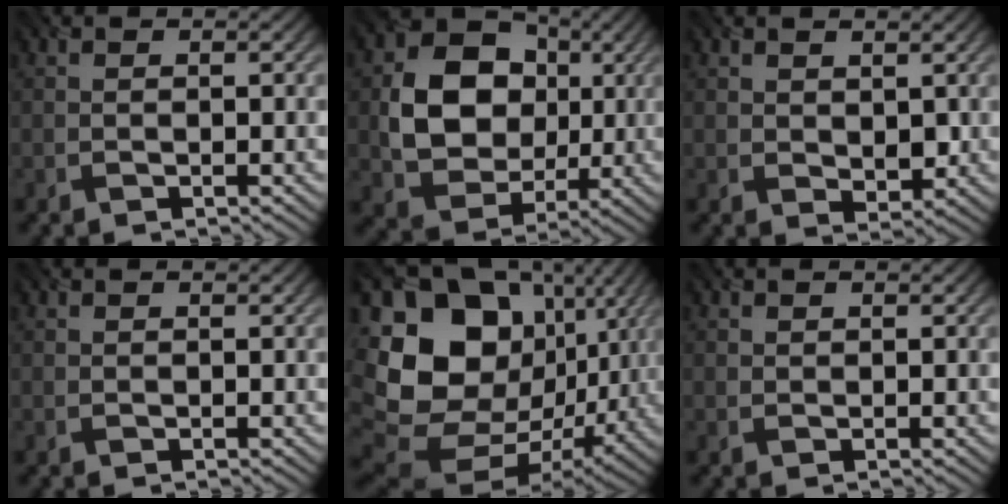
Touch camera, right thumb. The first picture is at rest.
{"total": 11.6, "force": [1.0, 9.4, 6.7], "torque": [-0.137, -0.002, 0.018]}
{"total": 2.3, "force": [1.0, 1.5, 1.5], "torque": [-0.032, -0.008, 0.022]}
{"total": 0.5, "force": [0.5, 0.2, 0.1], "torque": [-0.003, 0.000, 0.010]}
{"total": 22.1, "force": [3.6, 17.6, 12.8], "torque": [-0.304, -0.002, 0.102]}
{"total": 0.8, "force": [0.7, 0.4, 0.1], "torque": [-0.003, -0.001, 0.015]}